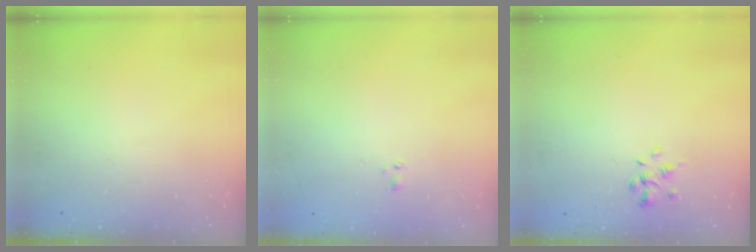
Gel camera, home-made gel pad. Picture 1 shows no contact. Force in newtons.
{"total": 0.6, "press": 0.3, "slide": 0.5}
{"total": 2.4, "press": 2.3, "slide": 0.8}